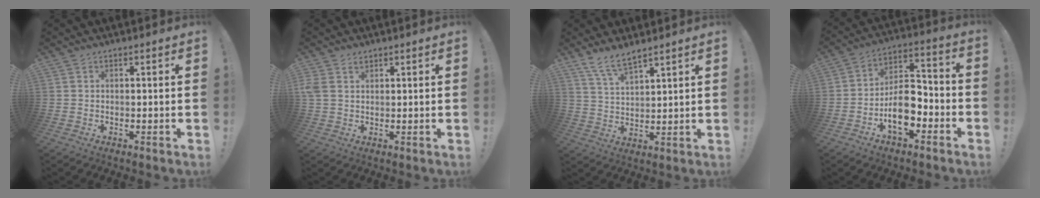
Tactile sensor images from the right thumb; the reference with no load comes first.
{"total": 3.4, "force": [2.0, 2.2, 1.7], "torque": [-0.025, -0.008, 0.038]}
{"total": 7.1, "force": [6.0, 1.6, 3.6], "torque": [-0.077, -0.030, 0.111]}
{"total": 12.6, "force": [-5.8, 7.3, 8.5], "torque": [-0.151, 0.034, -0.100]}